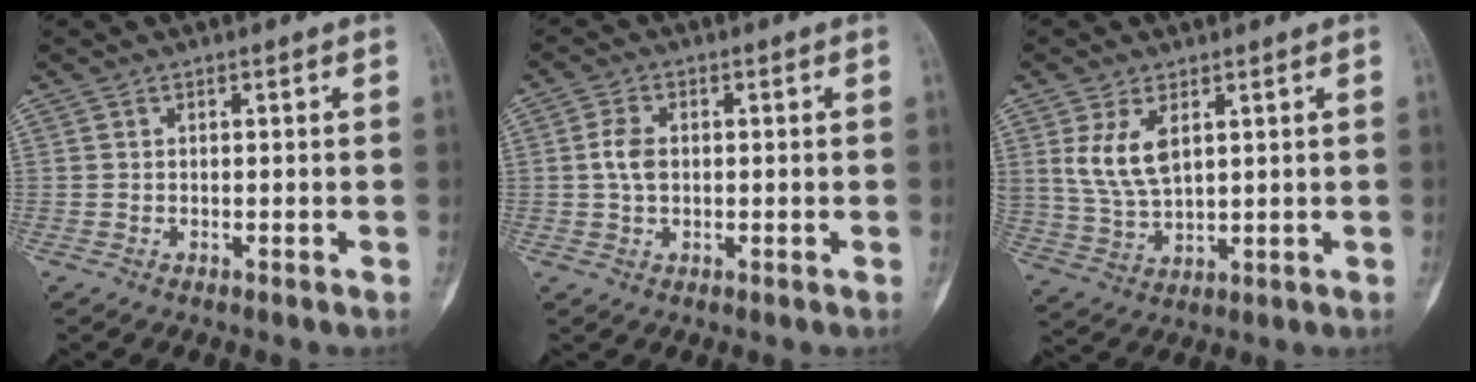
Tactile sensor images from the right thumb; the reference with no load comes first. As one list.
[{"total": 4.0, "force": [0.2, 2.7, 3.0], "torque": [-0.060, 0.005, 0.001]}, {"total": 7.9, "force": [2.9, 4.1, 6.1], "torque": [-0.118, -0.012, 0.071]}]